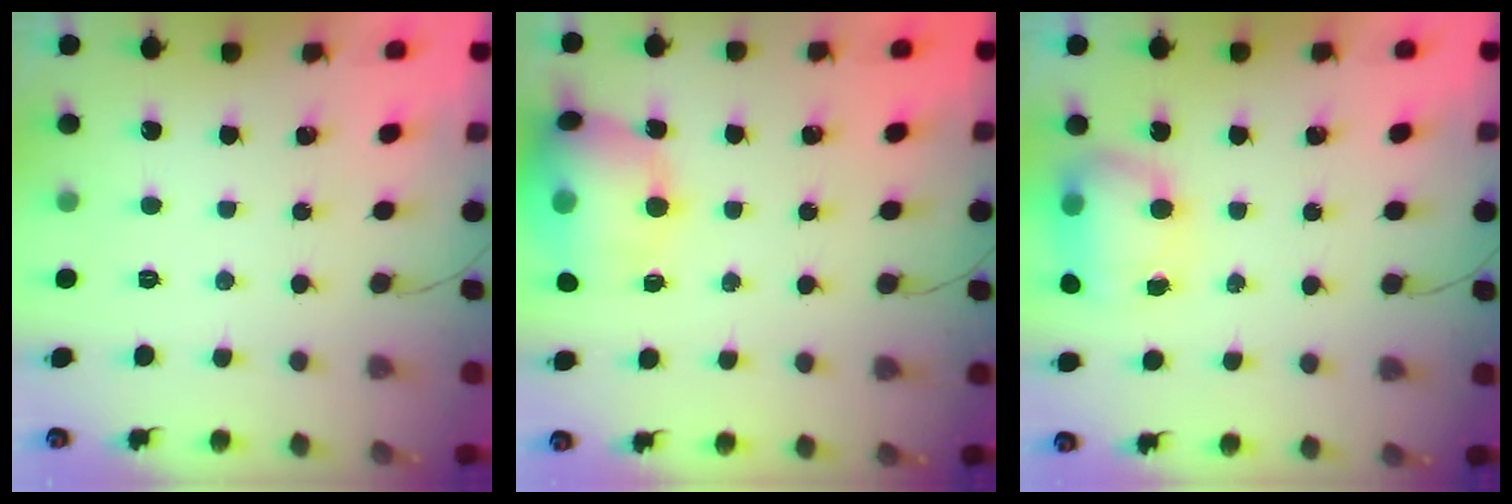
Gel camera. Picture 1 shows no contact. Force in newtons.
{"total": 15.8, "press": 15.4, "slide": 3.3}
{"total": 9.7, "press": 8.6, "slide": 4.3}